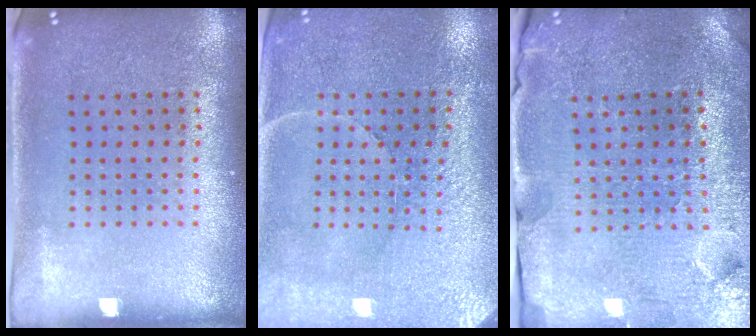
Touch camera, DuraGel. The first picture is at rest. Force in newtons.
{"total": 3.3, "press": 3.2, "slide": 0.8}
{"total": 3.8, "press": 3.7, "slide": 0.8}